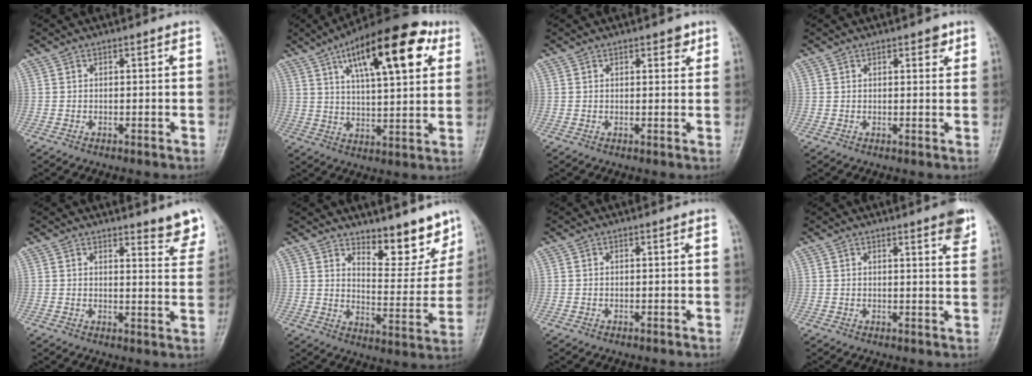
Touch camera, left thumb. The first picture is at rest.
{"total": 21.0, "force": [9.4, 7.5, 17.2], "torque": [-0.238, -0.009, 0.145]}
{"total": 2.7, "force": [1.6, 1.3, 1.7], "torque": [-0.007, -0.005, 0.018]}
{"total": 2.7, "force": [1.5, 1.2, 1.8], "torque": [-0.010, -0.005, 0.017]}
{"total": 5.2, "force": [4.4, 1.1, 2.5], "torque": [-0.014, -0.037, 0.047]}
{"total": 10.4, "force": [8.3, 3.6, 5.2], "torque": [-0.037, -0.073, 0.132]}
{"total": 0.0}
{"total": 4.8, "force": [3.0, 0.8, 3.7], "torque": [-0.037, -0.013, 0.035]}